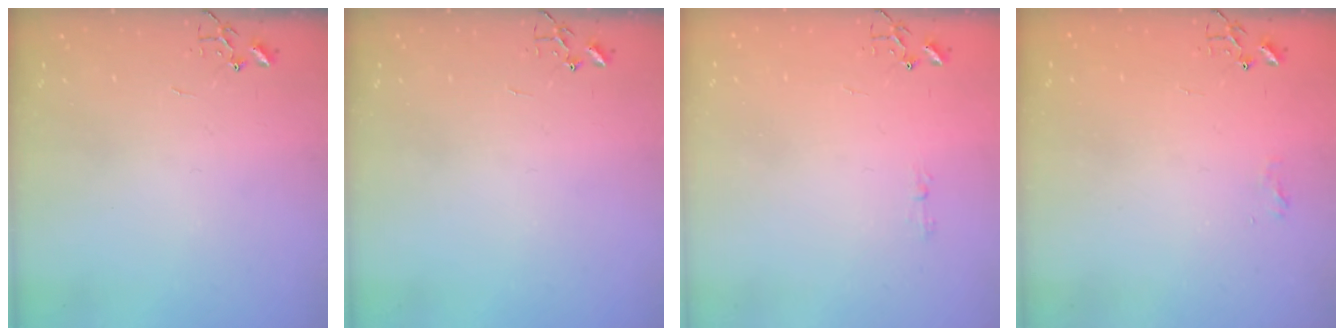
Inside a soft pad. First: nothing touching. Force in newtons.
{"total": 0.0}
{"total": 4.0, "press": 3.9, "slide": 0.4}
{"total": 5.6, "press": 5.5, "slide": 0.5}